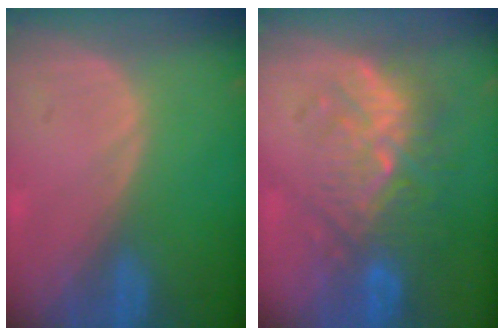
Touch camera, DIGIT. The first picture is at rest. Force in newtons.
{"total": 9.5, "press": 9.1, "slide": 2.7}